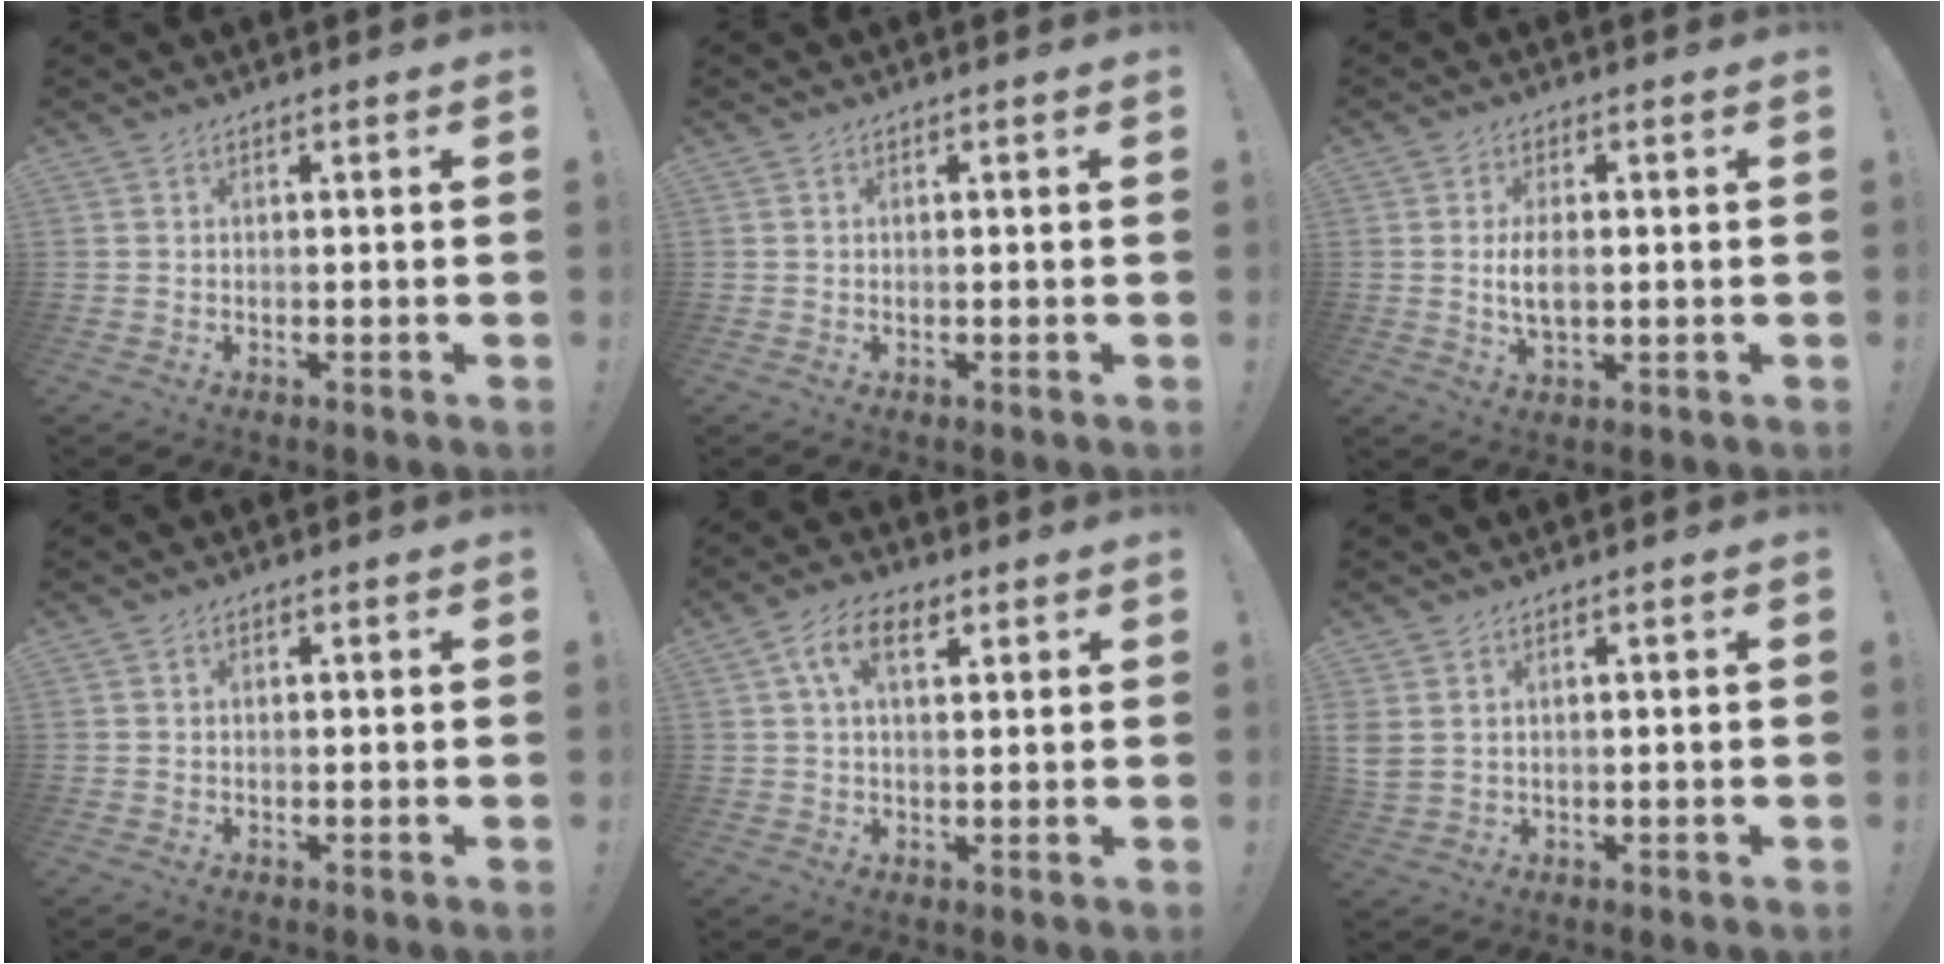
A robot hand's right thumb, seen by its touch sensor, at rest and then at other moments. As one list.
[{"total": 0.0}, {"total": 5.7, "force": [0.1, 2.8, 5.0], "torque": [-0.095, -0.006, -0.004]}, {"total": 0.0}, {"total": 8.1, "force": [2.8, 4.4, 6.2], "torque": [-0.101, 0.008, 0.051]}, {"total": 3.5, "force": [1.6, 2.4, 2.1], "torque": [-0.049, 0.000, 0.032]}]